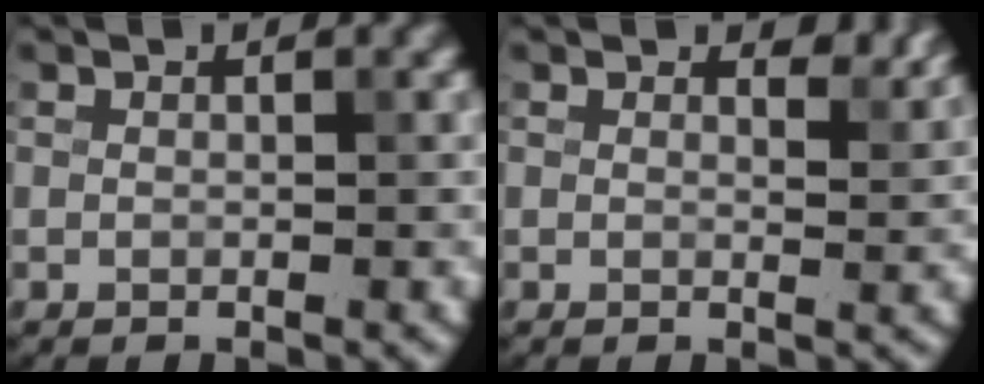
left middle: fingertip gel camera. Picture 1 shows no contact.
{"total": 1.6, "force": [1.4, 0.4, 0.7], "torque": [-0.008, -0.003, 0.019]}